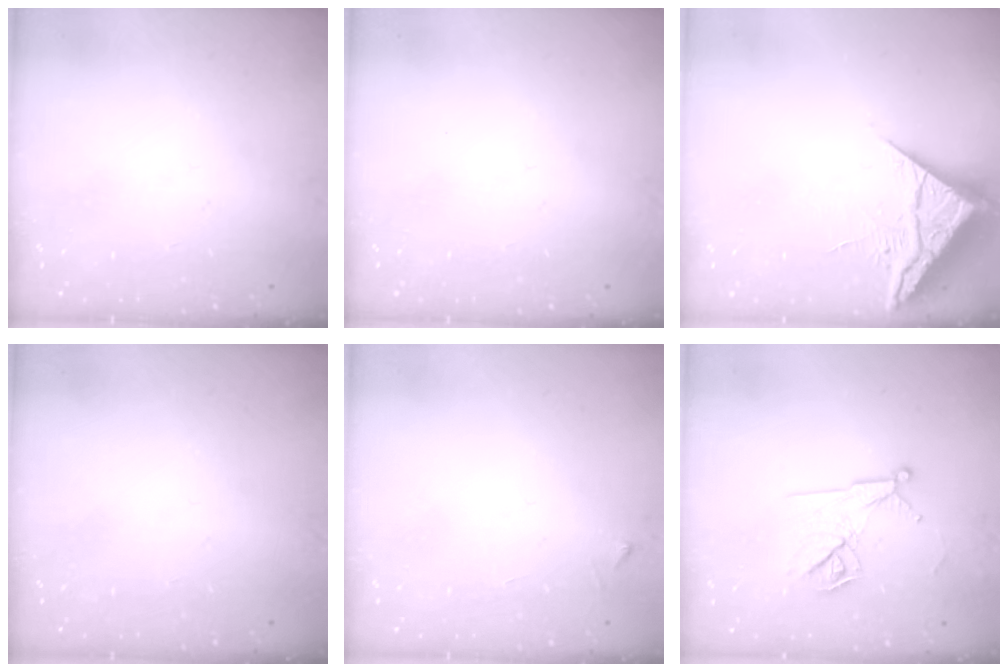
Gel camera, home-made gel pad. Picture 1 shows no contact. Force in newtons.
{"total": 0.0}
{"total": 7.1, "press": 7.1, "slide": 0.4}
{"total": 0.0}
{"total": 2.5, "press": 2.5, "slide": 0.3}
{"total": 12.0, "press": 12.0, "slide": 0.1}